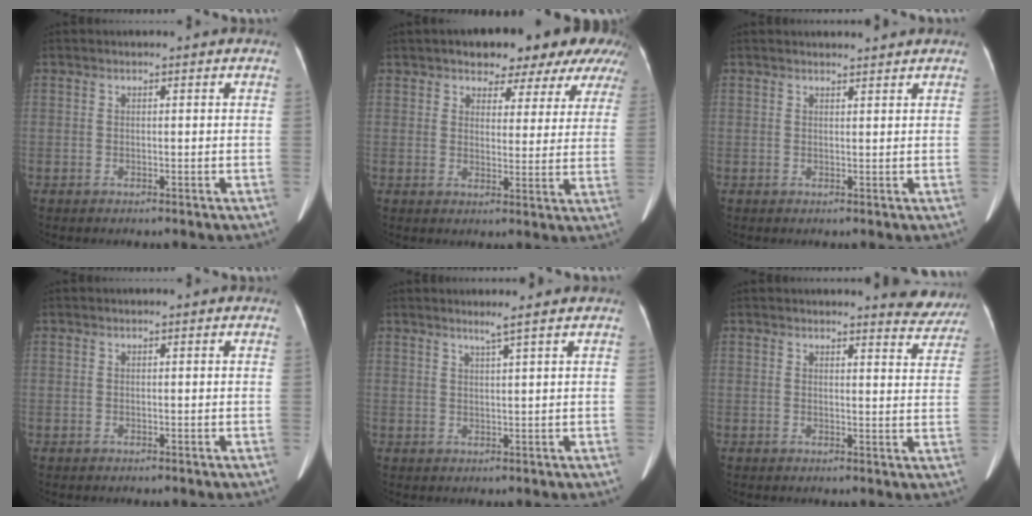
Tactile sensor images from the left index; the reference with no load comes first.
{"total": 12.9, "force": [10.2, 5.5, 5.8], "torque": [-0.039, 0.008, 0.101]}
{"total": 4.2, "force": [4.0, 0.3, 1.0], "torque": [-0.010, 0.000, 0.045]}
{"total": 0.0}
{"total": 1.9, "force": [1.5, -0.8, 1.0], "torque": [-0.018, -0.016, 0.025]}
{"total": 6.2, "force": [6.0, 1.1, 0.9], "torque": [0.009, -0.044, 0.043]}